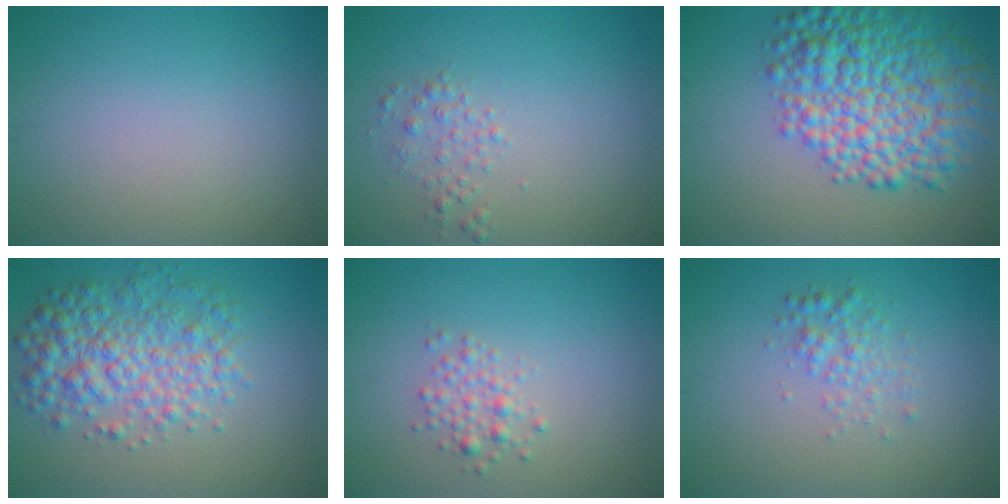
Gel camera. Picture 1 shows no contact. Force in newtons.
{"total": 1.5, "press": 1.5, "slide": 0.0}
{"total": 10.5, "press": 10.5, "slide": 0.0}
{"total": 5.9, "press": 5.9, "slide": 0.1}
{"total": 1.7, "press": 1.7, "slide": 0.1}
{"total": 2.1, "press": 2.1, "slide": 0.0}